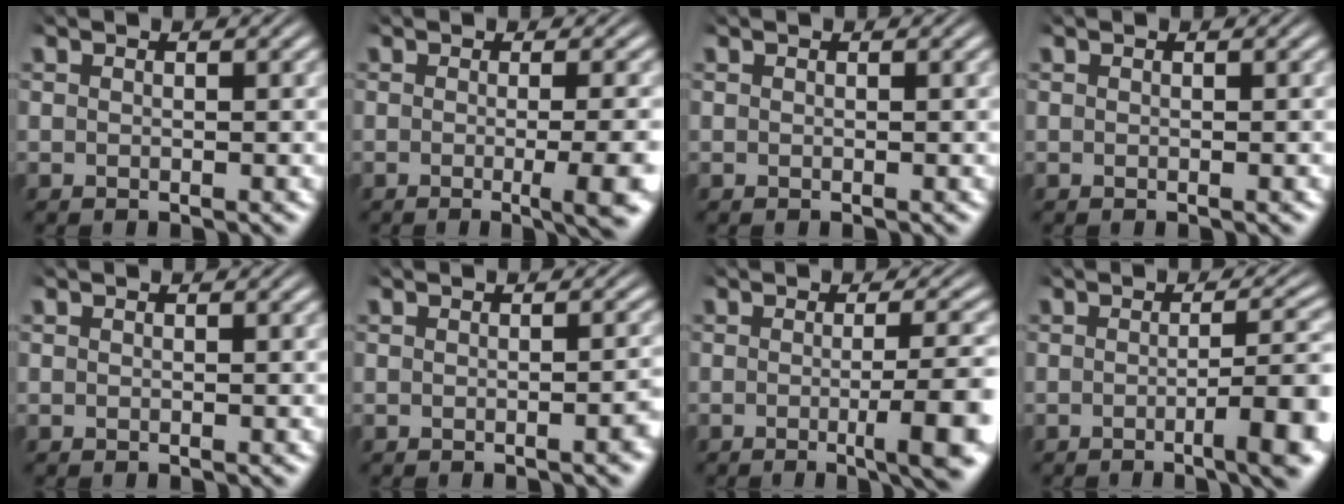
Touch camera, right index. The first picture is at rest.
{"total": 4.9, "force": [-1.6, 0.6, 4.6], "torque": [-0.038, 0.002, -0.031]}
{"total": 0.0}
{"total": 0.0}
{"total": 0.0}
{"total": 1.2, "force": [-0.8, 0.0, 0.9], "torque": [-0.010, 0.008, -0.015]}
{"total": 6.0, "force": [-2.0, 0.8, 5.6], "torque": [-0.061, 0.001, -0.034]}
{"total": 5.5, "force": [-2.0, 1.0, 5.1], "torque": [-0.058, 0.003, -0.033]}